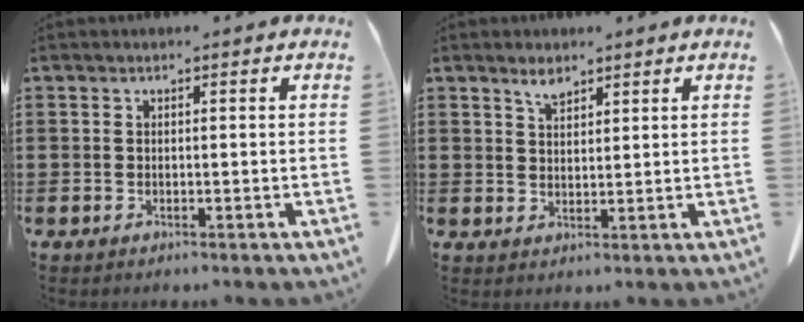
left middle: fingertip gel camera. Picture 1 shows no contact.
{"total": 2.5, "force": [2.1, 0.9, 1.0], "torque": [-0.016, -0.005, 0.039]}